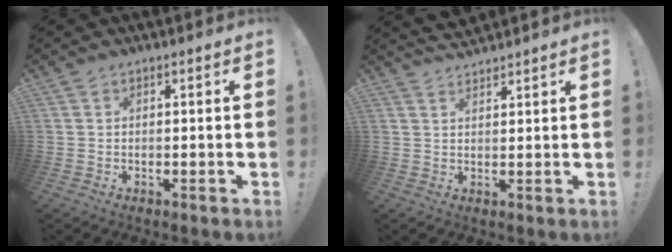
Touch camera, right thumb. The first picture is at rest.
{"total": 3.6, "force": [3.5, 0.7, 0.6], "torque": [0.000, -0.023, 0.064]}